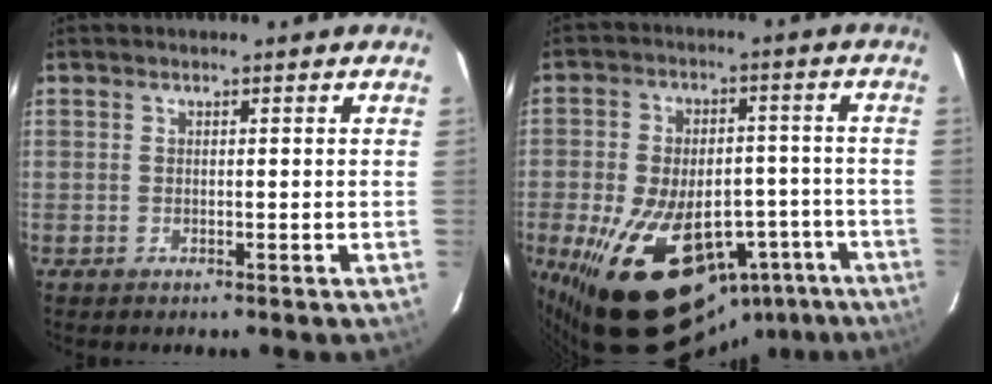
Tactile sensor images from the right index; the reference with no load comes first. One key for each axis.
{"total": 26.3, "fx": -13.7, "fy": 15.0, "fz": 16.7, "tx": -0.303, "ty": -0.004, "tz": -0.166}